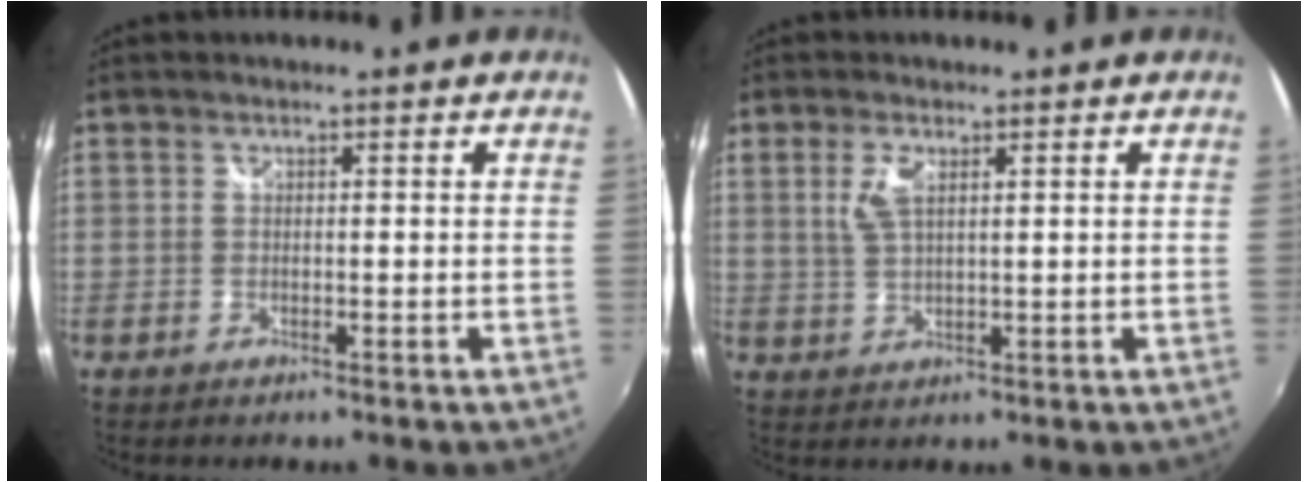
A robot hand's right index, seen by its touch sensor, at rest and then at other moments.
{"total": 3.9, "force": [1.5, 1.5, 3.3], "torque": [-0.066, 0.000, 0.030]}